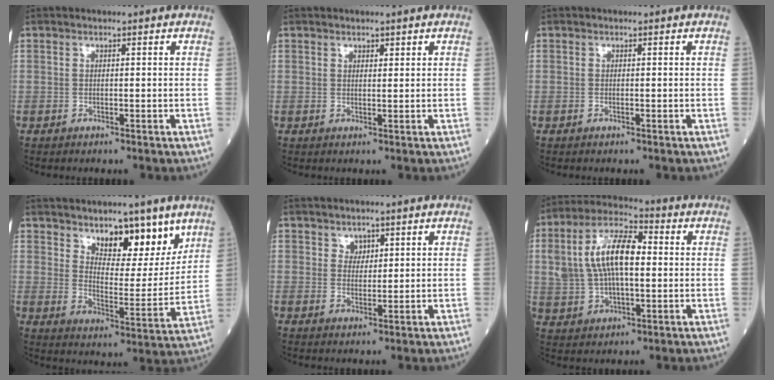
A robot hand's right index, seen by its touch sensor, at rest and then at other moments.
{"total": 1.4, "force": [0.8, 0.8, 0.7], "torque": [-0.019, 0.006, 0.017]}
{"total": 0.5, "force": [-0.2, 0.3, 0.4], "torque": [-0.016, 0.000, -0.002]}
{"total": 11.3, "force": [7.6, 4.5, 7.0], "torque": [-0.103, -0.015, 0.132]}
{"total": 2.5, "force": [1.3, 1.8, 1.0], "torque": [-0.021, 0.003, 0.028]}
{"total": 13.4, "force": [1.6, 6.1, 11.9], "torque": [-0.255, 0.028, 0.033]}